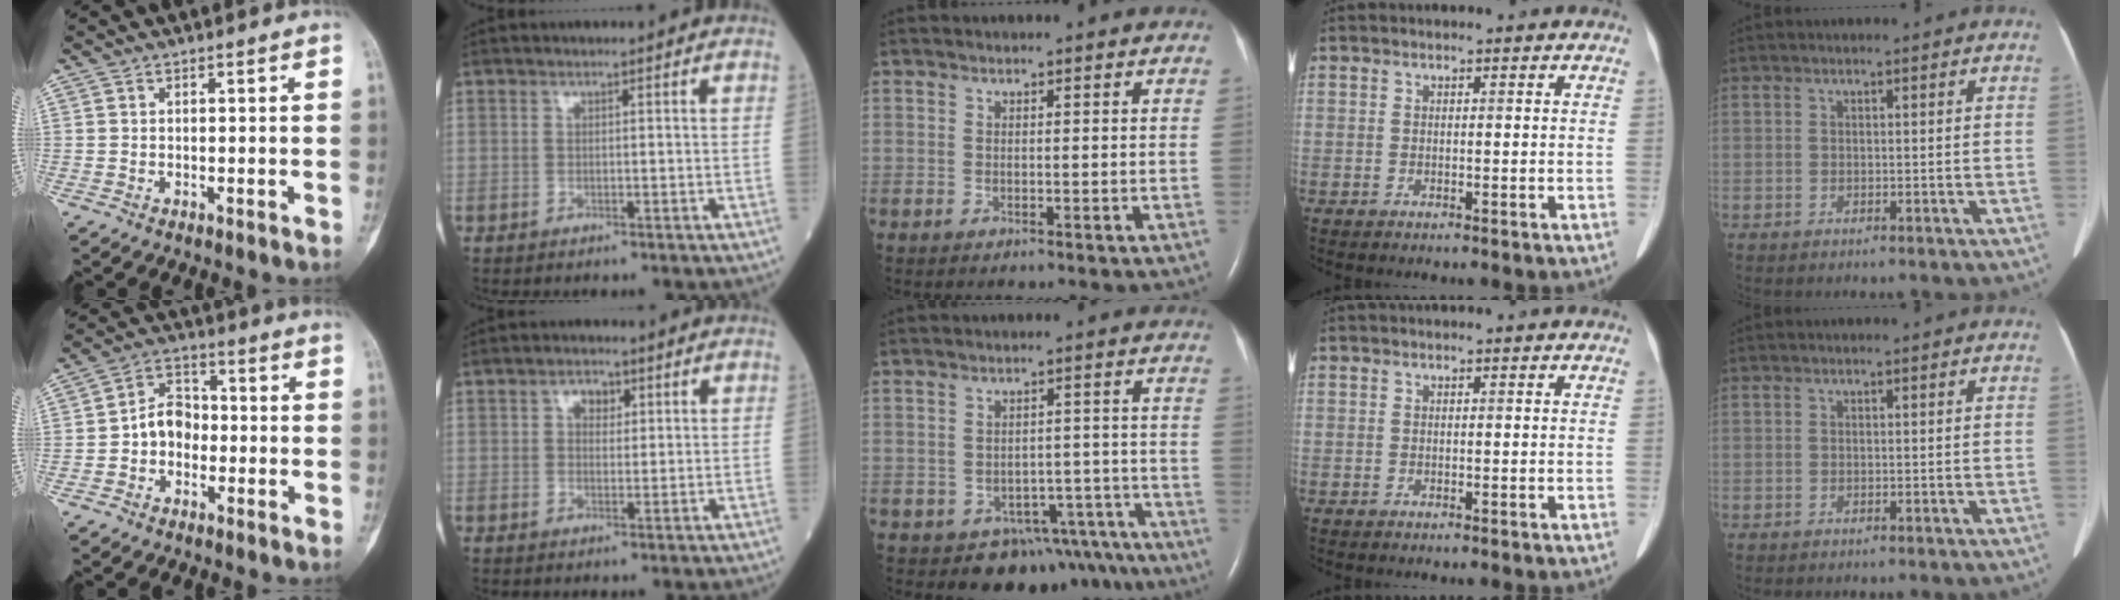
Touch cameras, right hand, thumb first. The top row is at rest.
{"thumb": {"total": 6.8, "force": [-1.4, 5.4, 4.0], "torque": [-0.043, 0.029, -0.039]}, "index": {"total": 2.8, "force": [1.1, 1.8, 1.8], "torque": [-0.026, 0.008, 0.016]}, "middle": {"total": 10.3, "force": [-7.7, 6.6, 2.2], "torque": [-0.004, 0.035, -0.089]}}